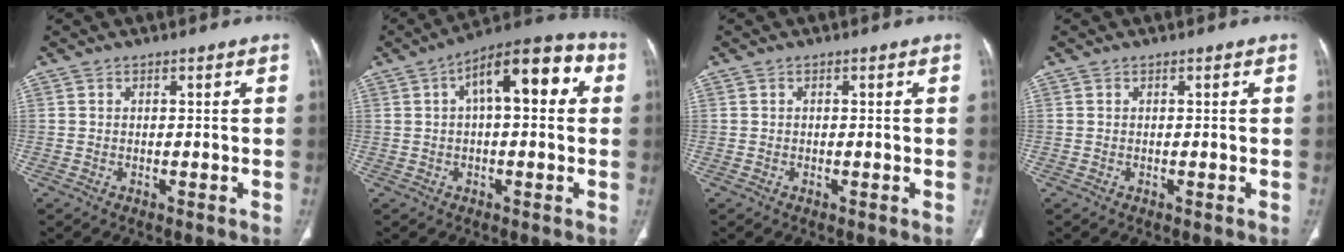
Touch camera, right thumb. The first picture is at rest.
{"total": 14.6, "force": [3.7, 6.2, 12.6], "torque": [-0.165, 0.038, 0.048]}
{"total": 0.0}
{"total": 0.0}